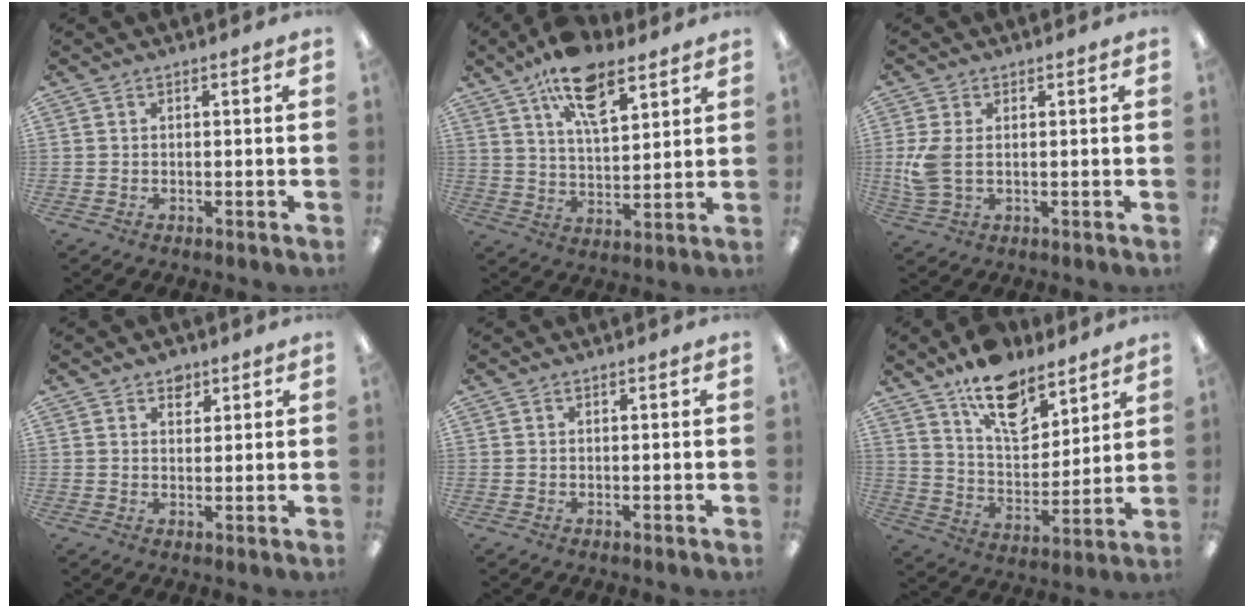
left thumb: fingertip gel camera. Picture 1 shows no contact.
{"total": 13.8, "force": [8.8, 6.1, 8.6], "torque": [-0.138, -0.037, 0.154]}
{"total": 6.2, "force": [0.2, 3.4, 5.2], "torque": [-0.111, -0.002, 0.000]}
{"total": 3.2, "force": [2.2, 2.0, 1.0], "torque": [0.009, -0.013, 0.034]}
{"total": 0.0}
{"total": 15.2, "force": [11.0, 7.7, 7.3], "torque": [-0.113, -0.067, 0.196]}